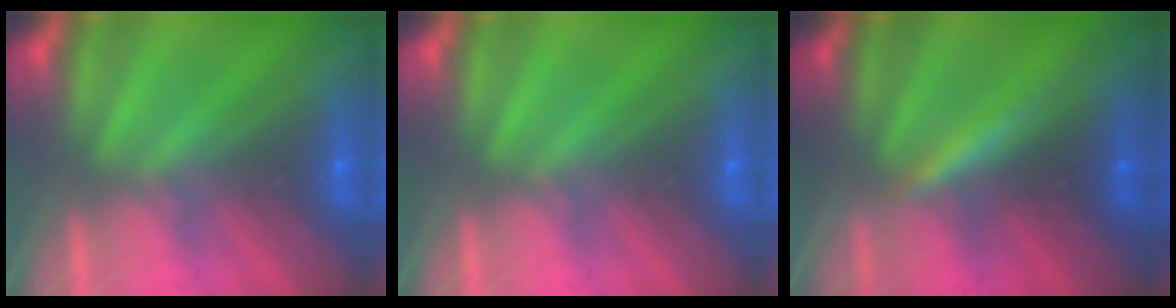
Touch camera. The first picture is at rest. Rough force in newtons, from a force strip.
{"total": 0.0}
{"total": 3.3}